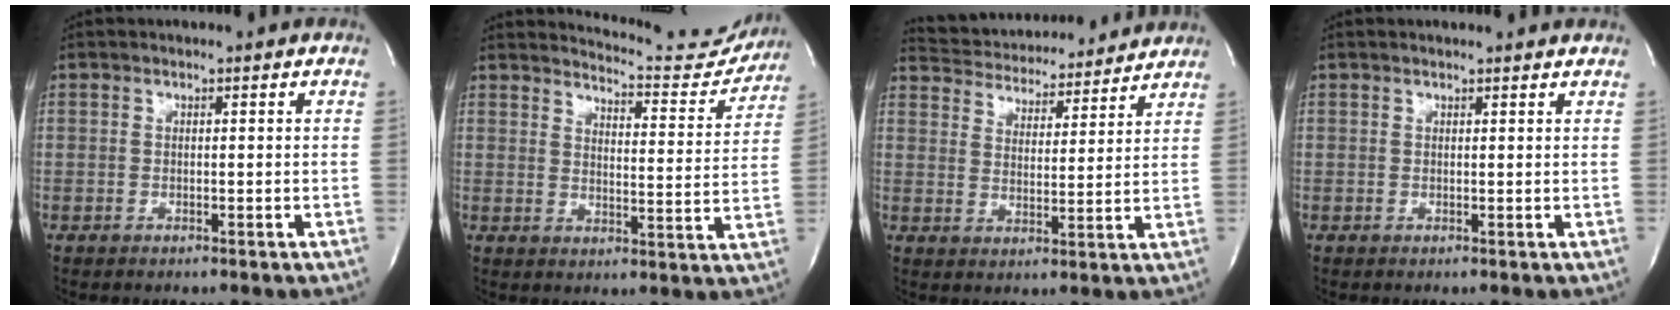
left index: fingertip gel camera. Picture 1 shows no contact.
{"total": 9.2, "force": [9.1, 1.1, 0.1], "torque": [0.006, -0.038, 0.100]}
{"total": 15.5, "force": [14.6, 3.4, 3.8], "torque": [-0.063, 0.017, 0.210]}
{"total": 2.9, "force": [2.7, 0.3, 0.9], "torque": [-0.014, 0.010, 0.023]}